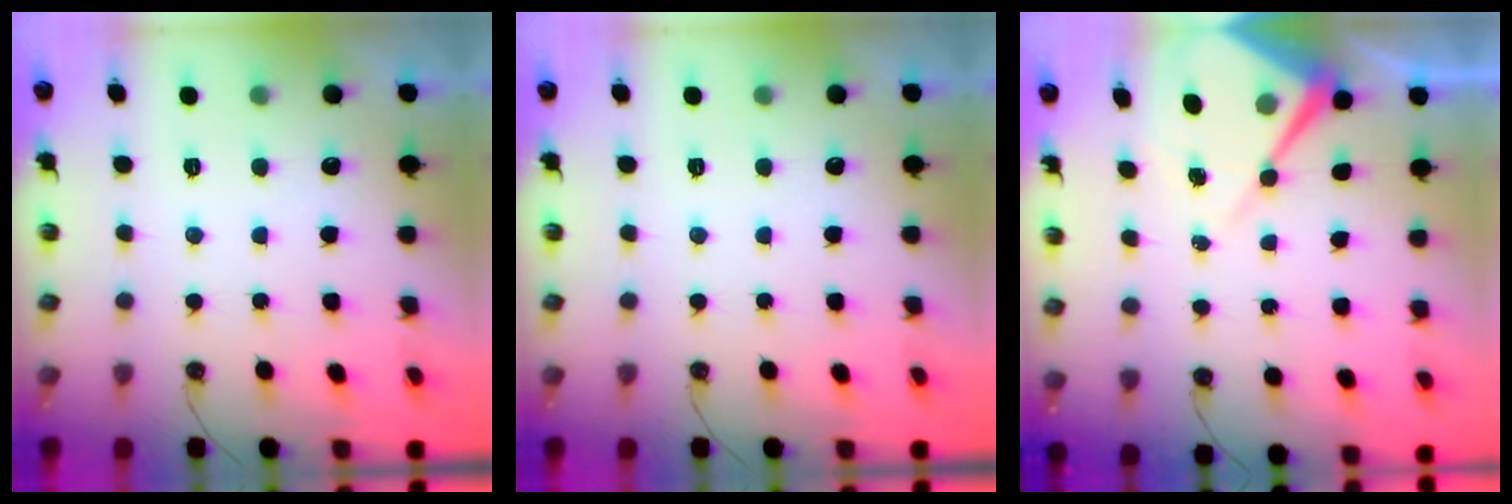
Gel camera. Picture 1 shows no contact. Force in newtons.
{"total": 0.0}
{"total": 8.8, "press": 8.8, "slide": 0.7}